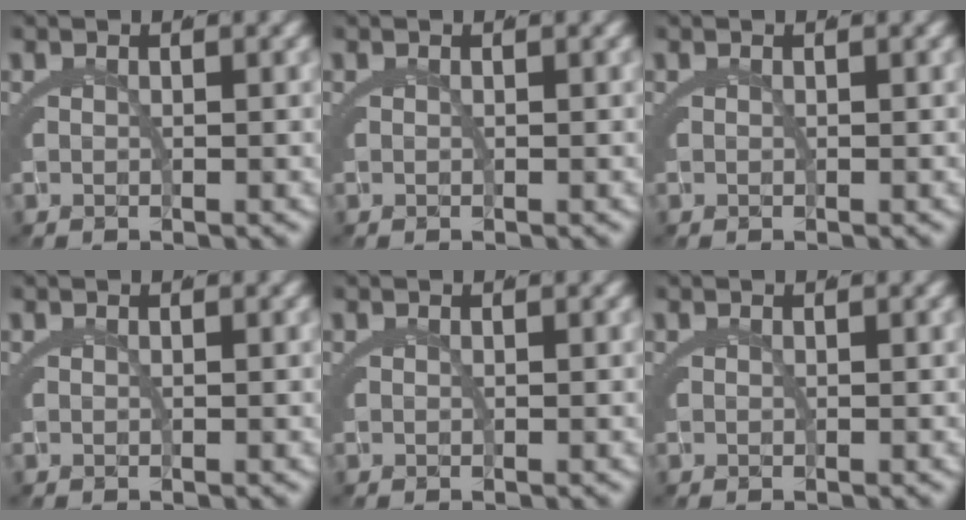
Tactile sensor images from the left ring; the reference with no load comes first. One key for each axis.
{"total": 0.0}
{"total": 0.0}
{"total": 0.0}
{"total": 0.0}
{"total": 0.0}